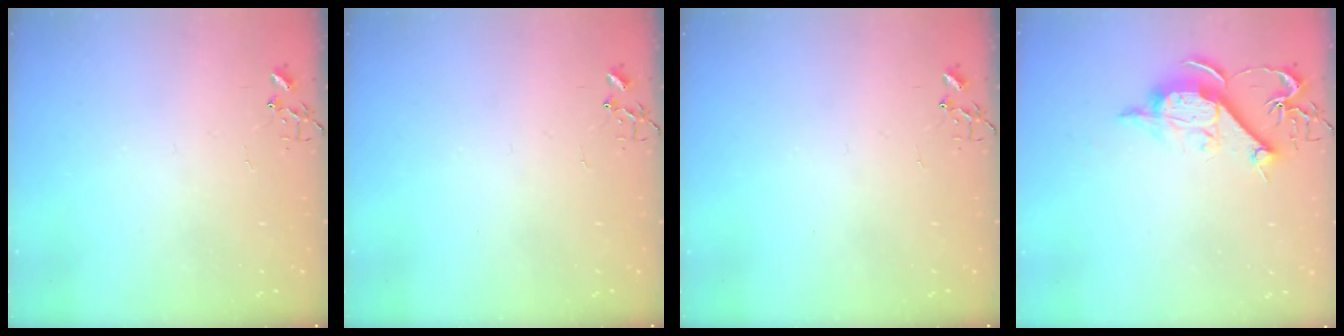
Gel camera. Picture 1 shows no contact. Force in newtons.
{"total": 0.0}
{"total": 0.0}
{"total": 11.3, "press": 11.3, "slide": 0.5}